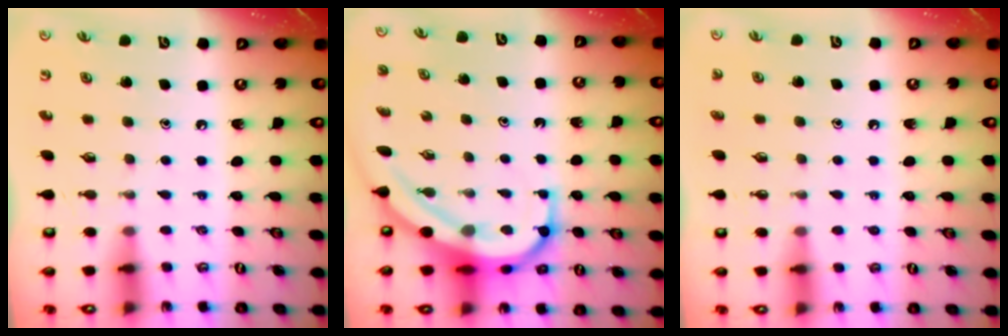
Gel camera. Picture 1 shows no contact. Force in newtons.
{"total": 11.5, "press": 11.4, "slide": 1.2}
{"total": 0.9, "press": 0.9, "slide": 0.0}